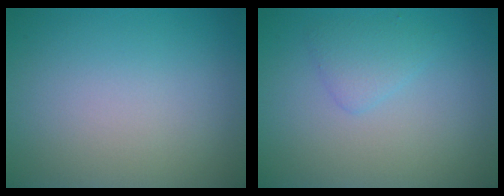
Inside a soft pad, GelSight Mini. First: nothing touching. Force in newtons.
{"total": 1.6, "press": 1.6, "slide": 0.1}